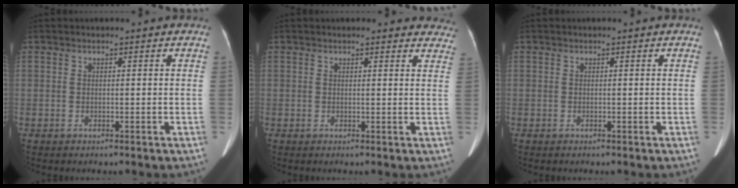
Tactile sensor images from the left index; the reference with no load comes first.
{"total": 8.2, "force": [7.6, 2.7, 1.5], "torque": [0.021, -0.003, 0.055]}
{"total": 0.0}